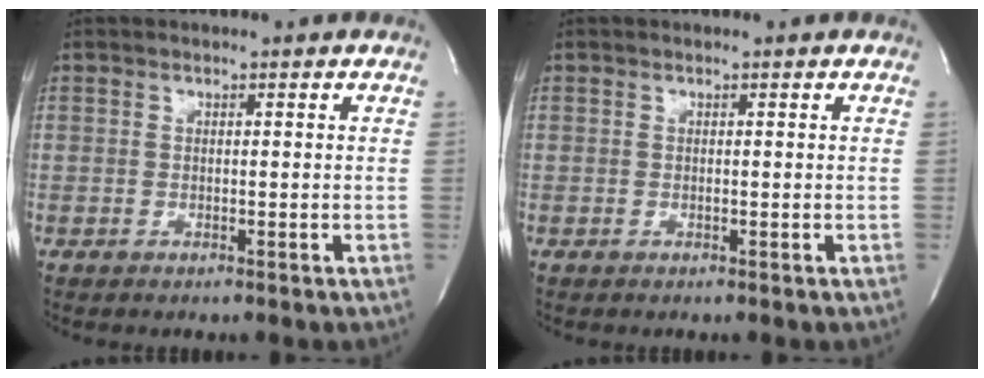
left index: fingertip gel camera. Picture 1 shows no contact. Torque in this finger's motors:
{"motor_torque": [0.10, -0.06, 0.00, -0.01]}